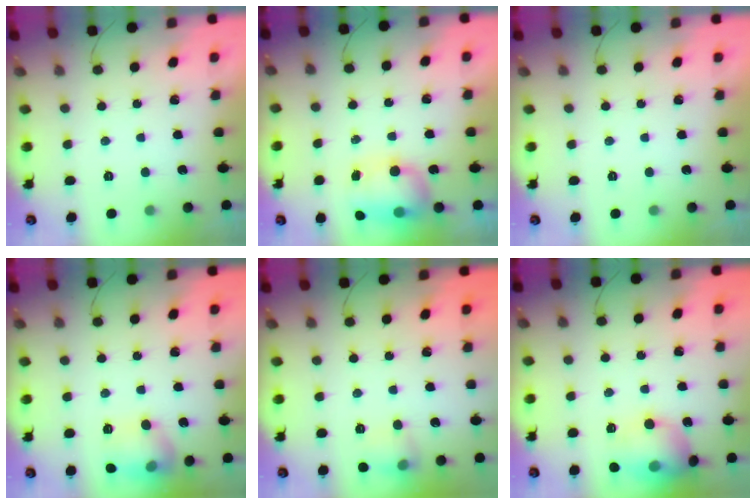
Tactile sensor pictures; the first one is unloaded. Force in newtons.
{"total": 12.0, "press": 9.4, "slide": 7.5}
{"total": 0.0}
{"total": 12.6, "press": 12.6, "slide": 1.0}
{"total": 8.5, "press": 8.4, "slide": 0.8}
{"total": 13.2, "press": 13.0, "slide": 2.1}